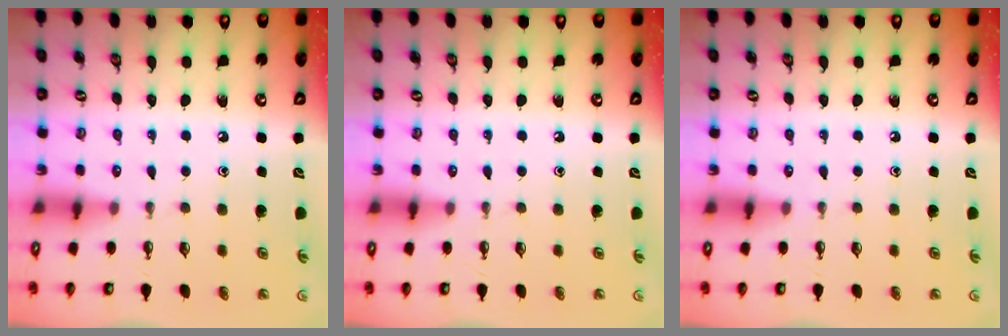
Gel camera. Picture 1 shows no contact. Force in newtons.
{"total": 0.0}
{"total": 0.0}